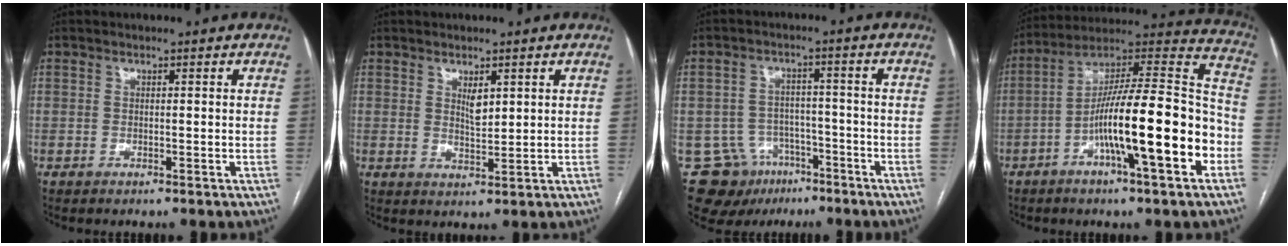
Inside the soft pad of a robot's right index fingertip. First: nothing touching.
{"total": 2.6, "force": [1.2, 0.9, 2.1], "torque": [-0.039, -0.005, 0.027]}
{"total": 10.4, "force": [-6.2, 8.0, 2.3], "torque": [-0.040, 0.027, -0.084]}
{"total": 20.5, "force": [-6.6, 2.4, 19.3], "torque": [-0.290, 0.017, -0.107]}